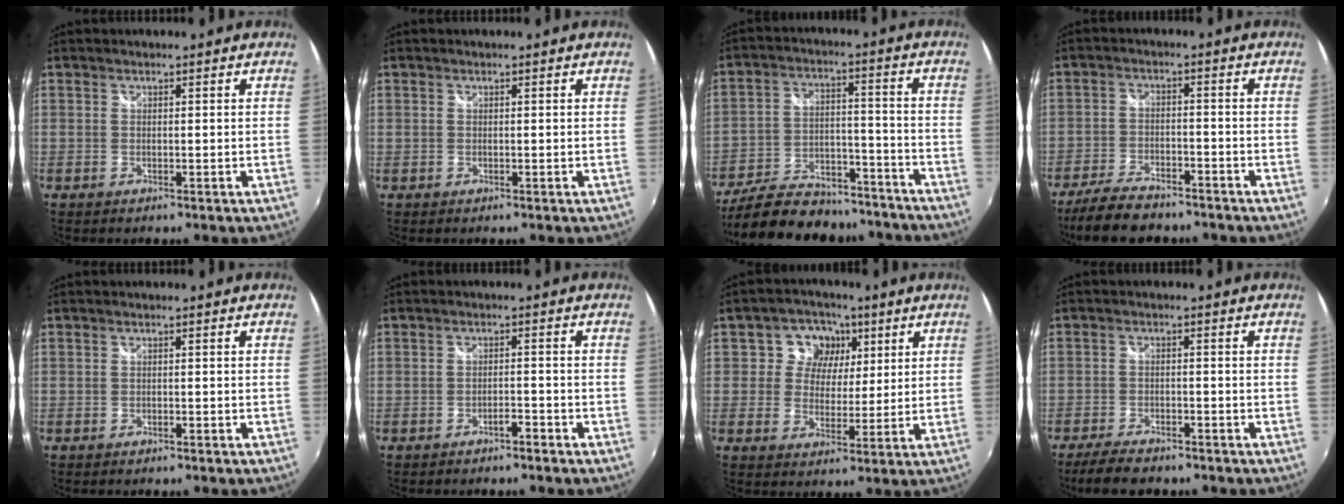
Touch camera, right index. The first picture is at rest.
{"total": 0.0}
{"total": 23.5, "force": [-19.7, 9.2, 9.0], "torque": [-0.188, 0.020, -0.272]}
{"total": 11.2, "force": [-9.3, 3.7, 5.2], "torque": [-0.128, -0.019, -0.157]}
{"total": 0.9, "force": [-0.8, 0.3, 0.3], "torque": [-0.009, 0.000, -0.011]}
{"total": 2.1, "force": [-1.9, 0.4, 0.9], "torque": [-0.019, 0.004, -0.028]}
{"total": 7.6, "force": [2.4, 6.8, 2.3], "torque": [-0.041, 0.005, 0.031]}
{"total": 7.3, "force": [-6.1, 2.2, 3.3], "torque": [-0.090, -0.014, -0.106]}